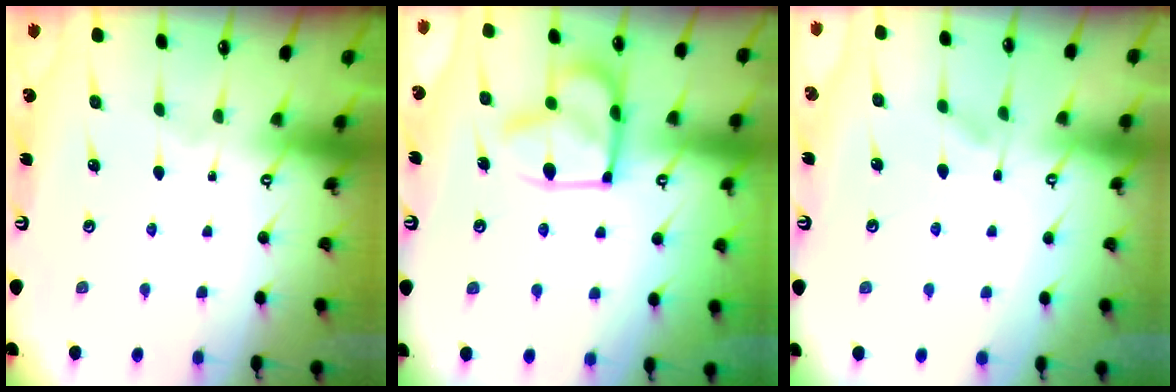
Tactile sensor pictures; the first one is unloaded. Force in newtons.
{"total": 14.5, "press": 14.4, "slide": 1.1}
{"total": 1.3, "press": 0.3, "slide": 1.2}